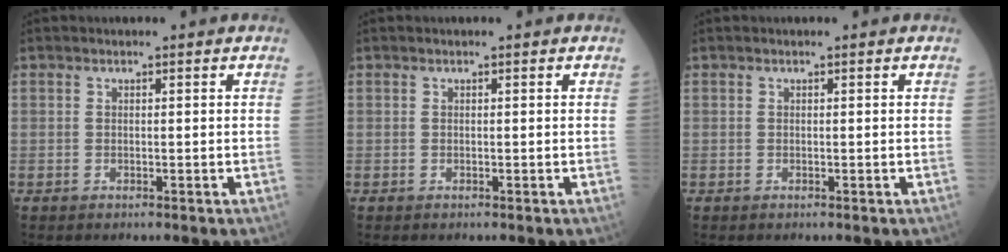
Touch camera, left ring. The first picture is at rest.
{"total": 0.0}
{"total": 0.0}